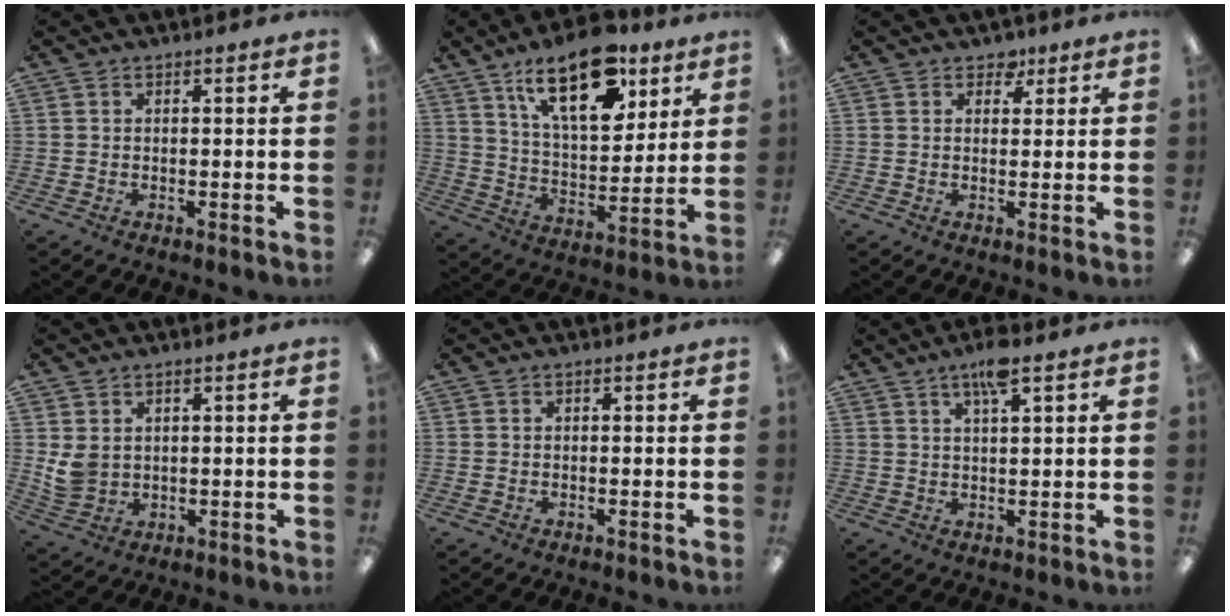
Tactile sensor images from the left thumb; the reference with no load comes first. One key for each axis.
{"total": 20.3, "fx": 12.1, "fy": 9.6, "fz": 13.2, "tx": -0.202, "ty": -0.054, "tz": 0.203}
{"total": 3.2, "fx": 2.0, "fy": 2.2, "fz": 1.1, "tx": -0.001, "ty": -0.006, "tz": 0.033}
{"total": 4.9, "fx": 1.9, "fy": 3.8, "fz": 2.4, "tx": -0.049, "ty": -0.003, "tz": 0.037}
{"total": 0.0}
{"total": 6.0, "fx": 4.0, "fy": 0.8, "fz": 4.4, "tx": -0.079, "ty": -0.007, "tz": 0.064}